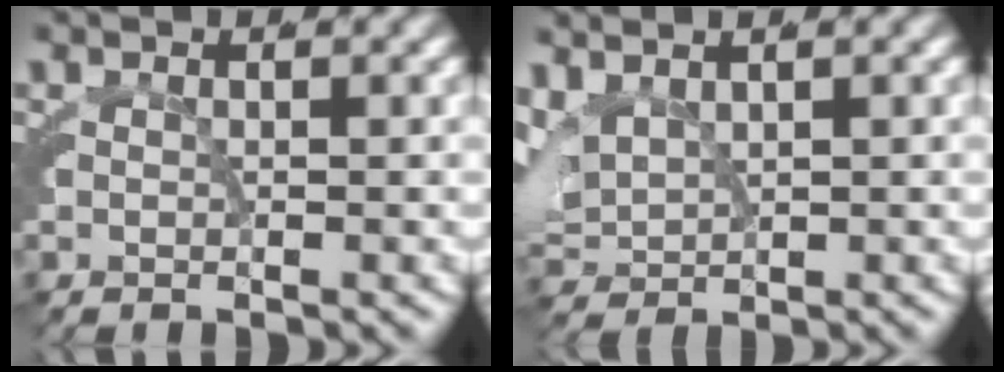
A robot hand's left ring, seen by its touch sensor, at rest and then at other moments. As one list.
[{"total": 4.9, "force": [1.4, 3.8, 2.7], "torque": [-0.086, -0.012, 0.032]}]